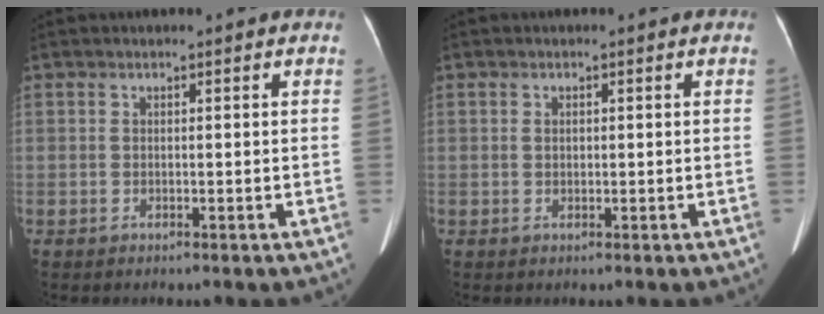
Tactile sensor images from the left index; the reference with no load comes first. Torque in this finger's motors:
{"motor_torque": [-0.22, -0.24, -0.02, -0.01]}